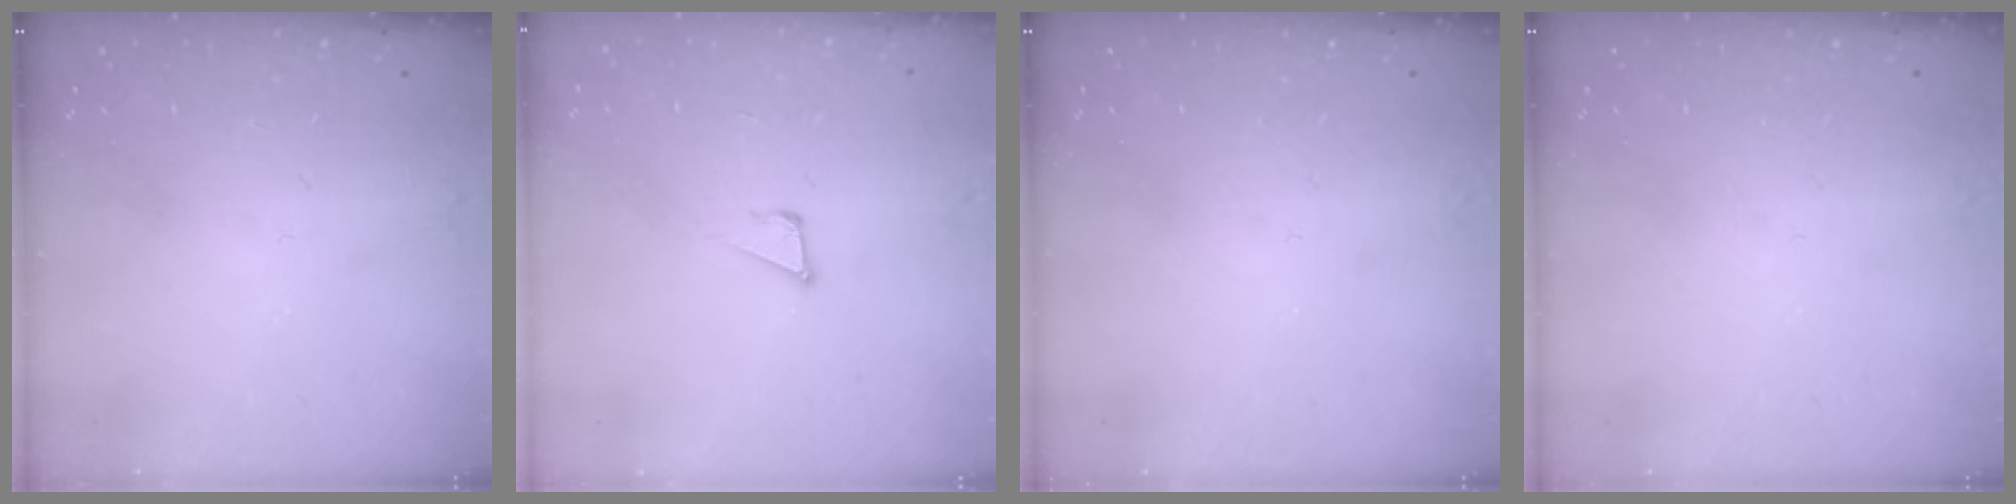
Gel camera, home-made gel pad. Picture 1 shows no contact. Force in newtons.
{"total": 3.4, "press": 3.3, "slide": 0.9}
{"total": 0.0}
{"total": 0.0}